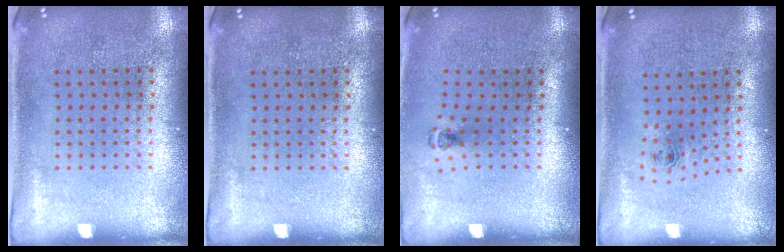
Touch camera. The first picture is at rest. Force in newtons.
{"total": 0.0}
{"total": 0.5, "press": 0.4, "slide": 0.4}
{"total": 0.8, "press": 0.4, "slide": 0.7}